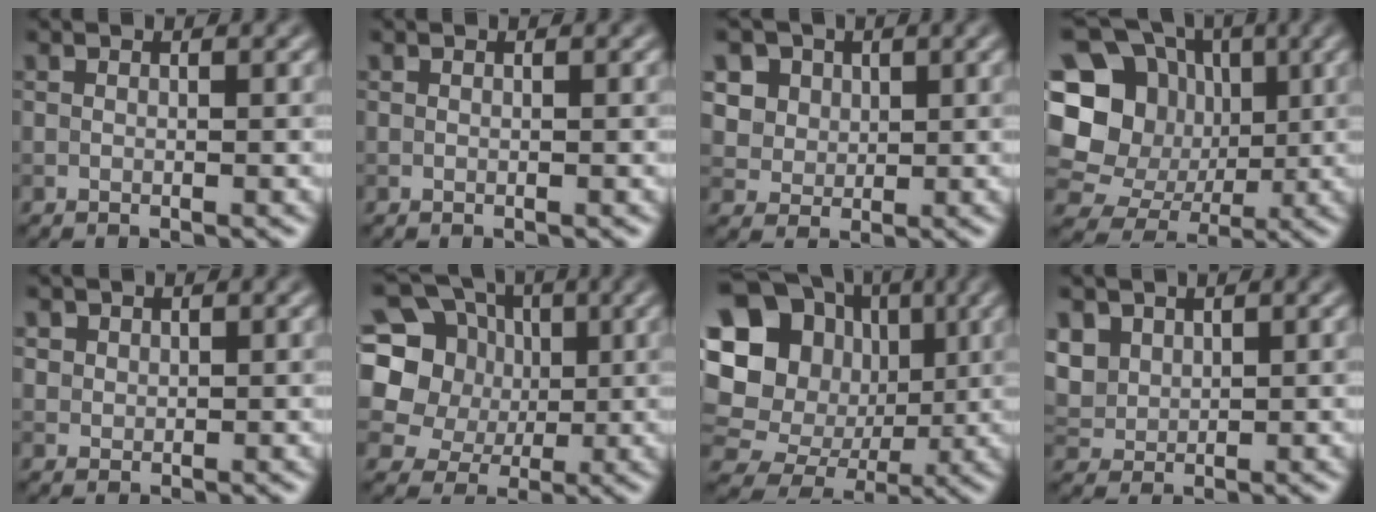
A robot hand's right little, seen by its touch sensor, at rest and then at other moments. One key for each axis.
{"total": 0.0}
{"total": 7.8, "fx": 3.9, "fy": 5.9, "fz": 3.2, "tx": -0.063, "ty": 0.013, "tz": 0.052}
{"total": 17.1, "fx": 1.6, "fy": 15.6, "fz": 6.9, "tx": -0.182, "ty": 0.030, "tz": 0.012}
{"total": 1.3, "fx": 0.8, "fy": 1.0, "fz": 0.3, "tx": -0.004, "ty": -0.009, "tz": 0.028}
{"total": 12.5, "fx": 2.8, "fy": 10.9, "fz": 5.3, "tx": -0.146, "ty": 0.036, "tz": 0.034}
{"total": 19.2, "fx": 3.1, "fy": 17.2, "fz": 7.8, "tx": -0.201, "ty": 0.036, "tz": 0.032}
{"total": 3.6, "fx": 1.8, "fy": 2.7, "fz": 1.6, "tx": -0.051, "ty": 0.000, "tz": 0.046}